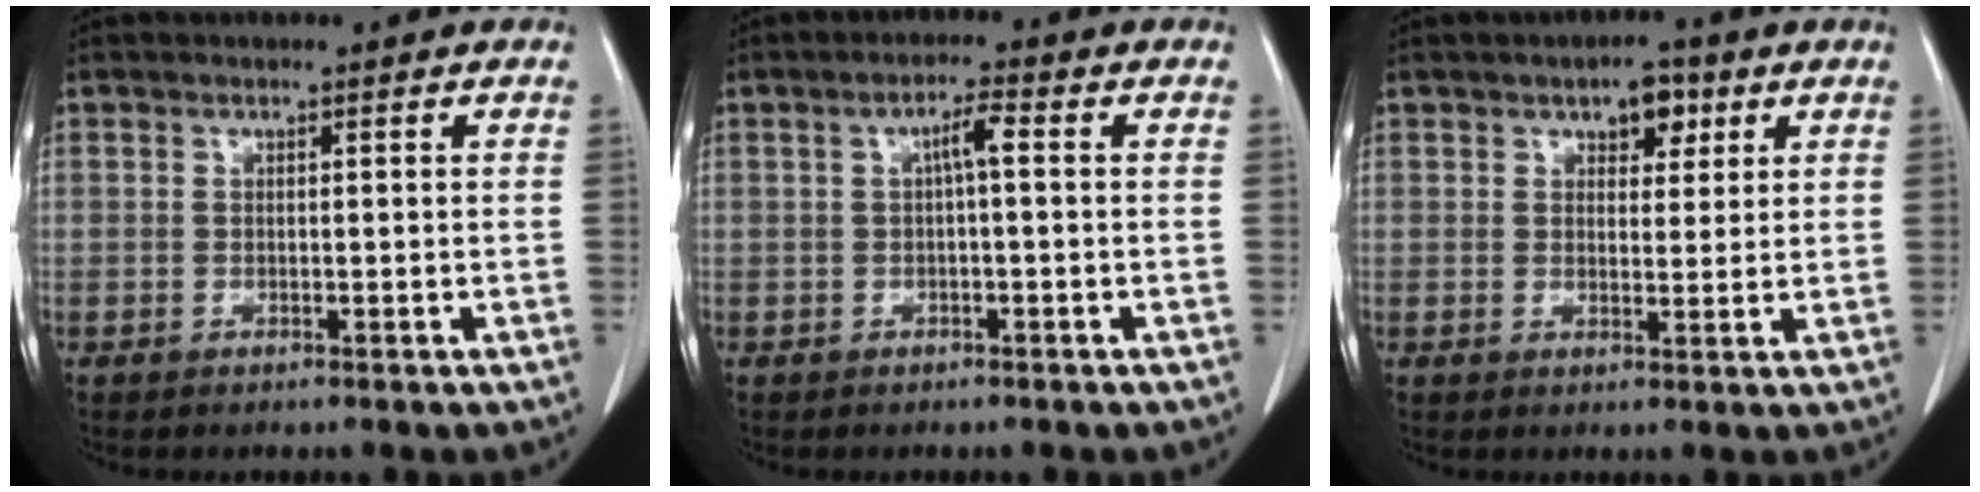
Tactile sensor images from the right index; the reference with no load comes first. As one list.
[{"total": 3.0, "force": [0.5, 0.3, 2.9], "torque": [-0.053, 0.009, 0.008]}, {"total": 4.5, "force": [2.5, 2.3, 3.0], "torque": [-0.039, 0.007, 0.035]}]